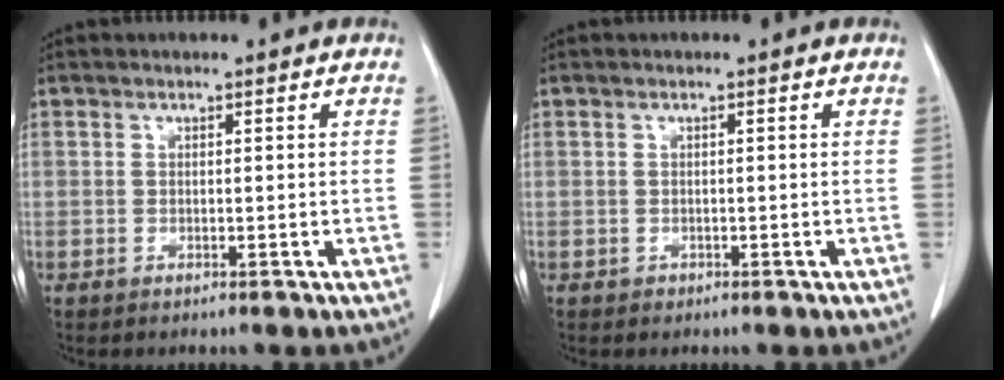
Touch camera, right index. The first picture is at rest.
{"total": 0.6, "force": [-0.3, 0.5, 0.0], "torque": [-0.002, 0.004, -0.005]}